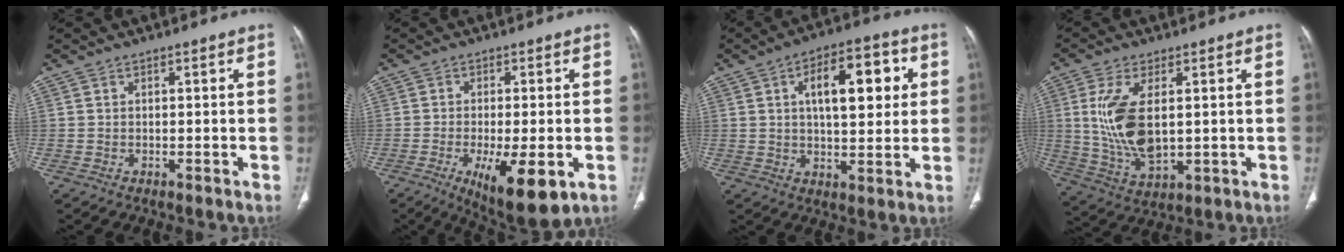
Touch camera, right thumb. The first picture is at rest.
{"total": 12.4, "force": [-4.5, 4.1, 10.9], "torque": [-0.169, -0.015, -0.059]}
{"total": 14.1, "force": [3.8, 6.5, 11.9], "torque": [-0.147, 0.005, 0.055]}
{"total": 12.4, "force": [1.6, 6.0, 10.8], "torque": [-0.223, -0.017, 0.044]}